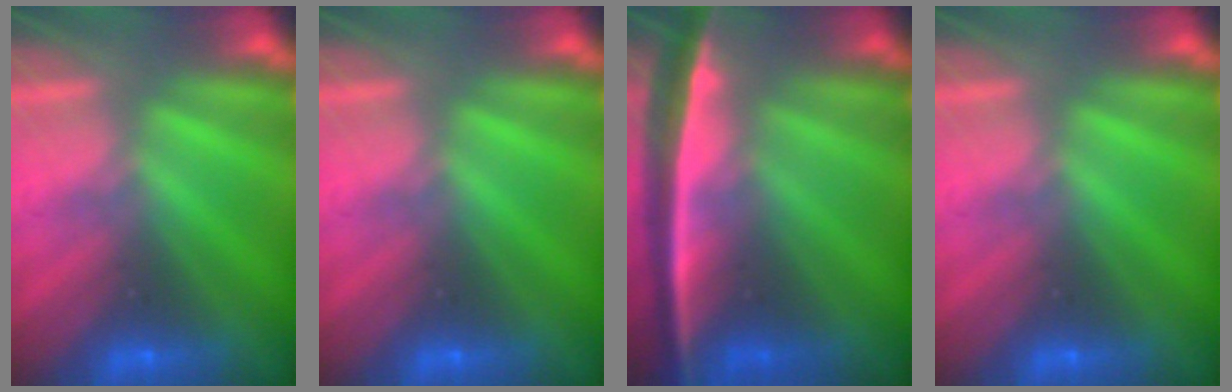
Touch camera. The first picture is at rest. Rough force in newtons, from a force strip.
{"total": 0.0}
{"total": 8.0}
{"total": 0.0}